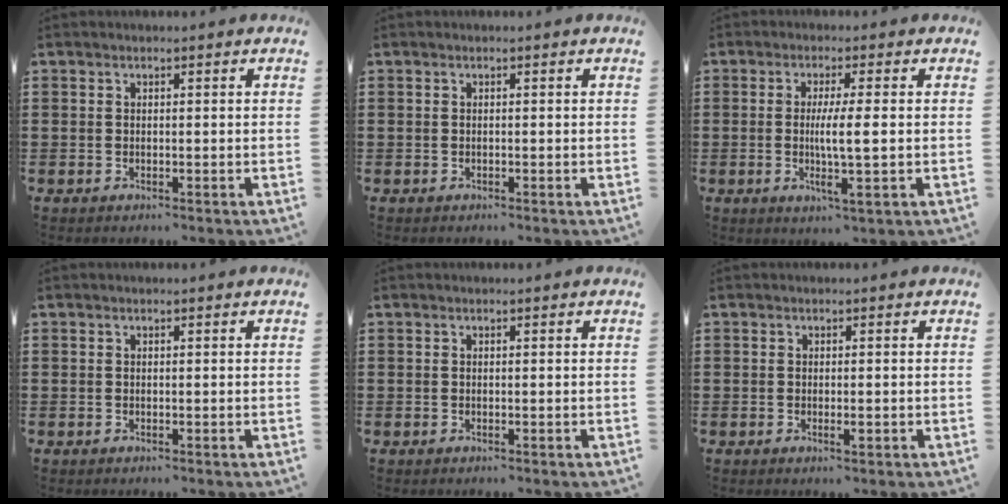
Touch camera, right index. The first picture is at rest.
{"total": 0.0}
{"total": 5.6, "force": [-0.1, 0.2, 5.6], "torque": [-0.101, -0.007, -0.006]}
{"total": 0.0}
{"total": 0.0}
{"total": 1.1, "force": [-0.3, 0.3, 1.0], "torque": [-0.018, -0.004, -0.004]}